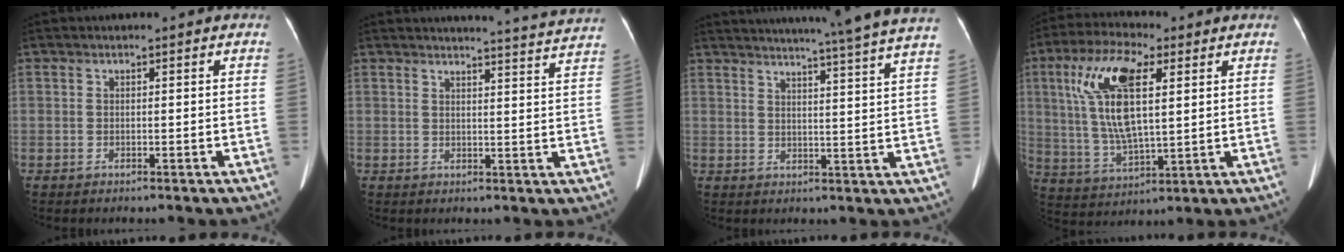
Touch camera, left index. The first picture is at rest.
{"total": 10.8, "force": [10.5, -1.8, 1.8], "torque": [-0.028, -0.048, 0.108]}
{"total": 23.6, "force": [21.3, -2.0, 10.0], "torque": [-0.155, -0.048, 0.260]}
{"total": 13.5, "force": [4.1, 3.9, 12.3], "torque": [-0.263, 0.012, 0.078]}